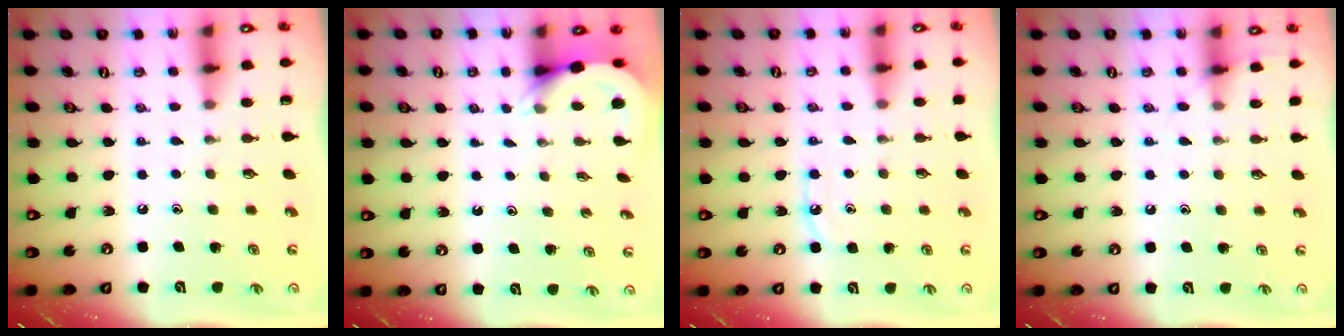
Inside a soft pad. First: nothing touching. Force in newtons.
{"total": 3.5, "press": 3.5, "slide": 0.3}
{"total": 5.5, "press": 5.4, "slide": 0.7}
{"total": 4.0, "press": 3.9, "slide": 0.6}